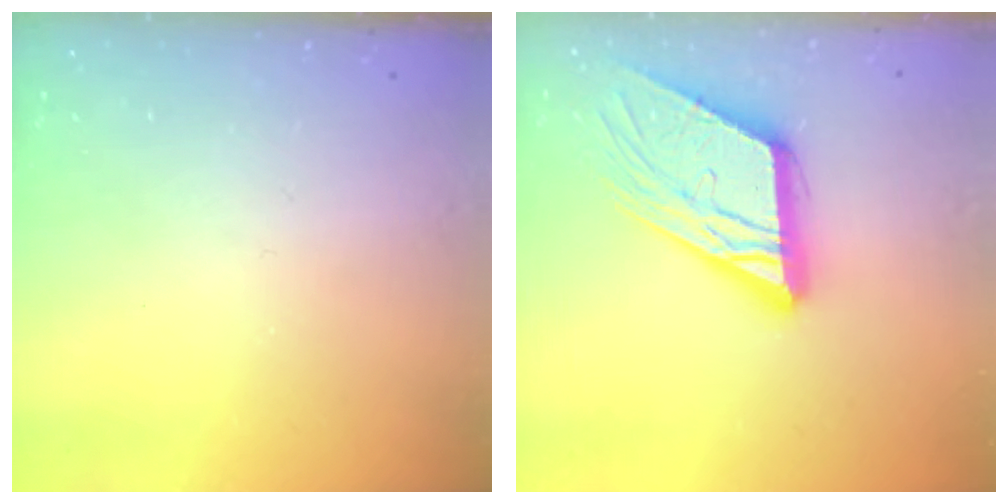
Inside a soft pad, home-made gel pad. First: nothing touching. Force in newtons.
{"total": 15.7, "press": 15.6, "slide": 1.8}